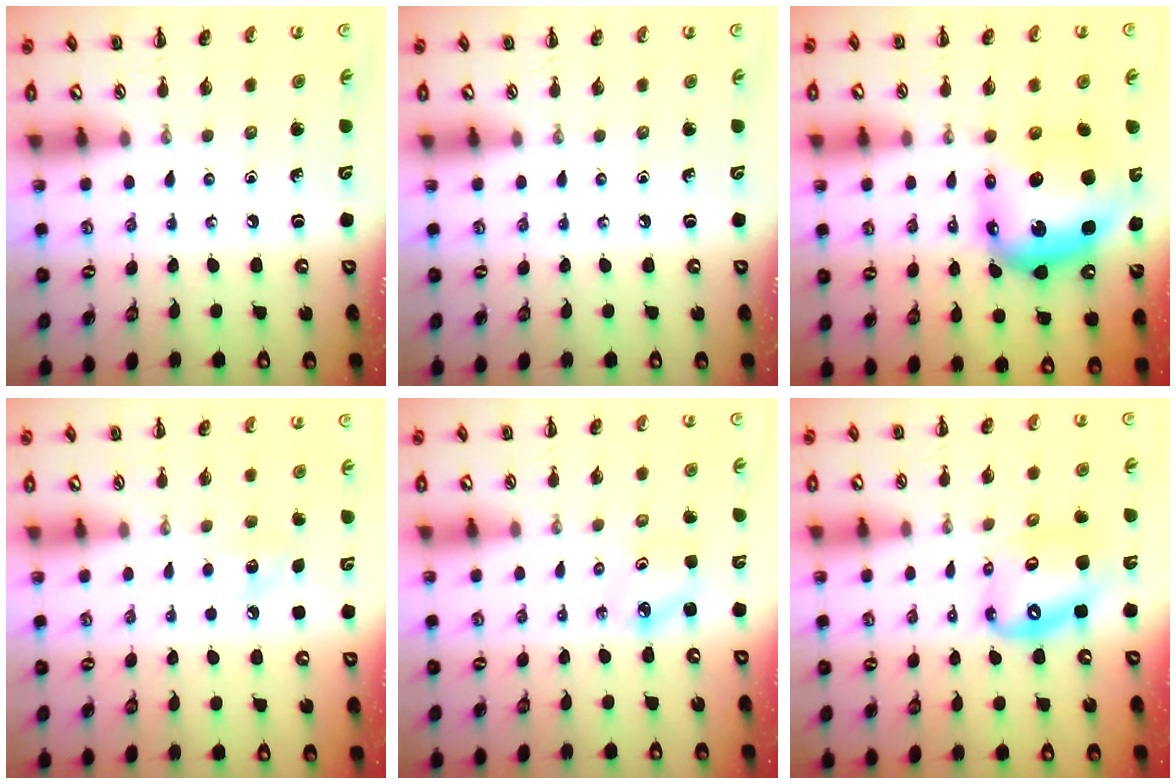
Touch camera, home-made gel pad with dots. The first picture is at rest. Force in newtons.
{"total": 0.0}
{"total": 10.2, "press": 9.7, "slide": 3.0}
{"total": 6.2, "press": 5.9, "slide": 1.8}
{"total": 2.8, "press": 2.7, "slide": 0.4}
{"total": 13.1, "press": 12.6, "slide": 3.6}